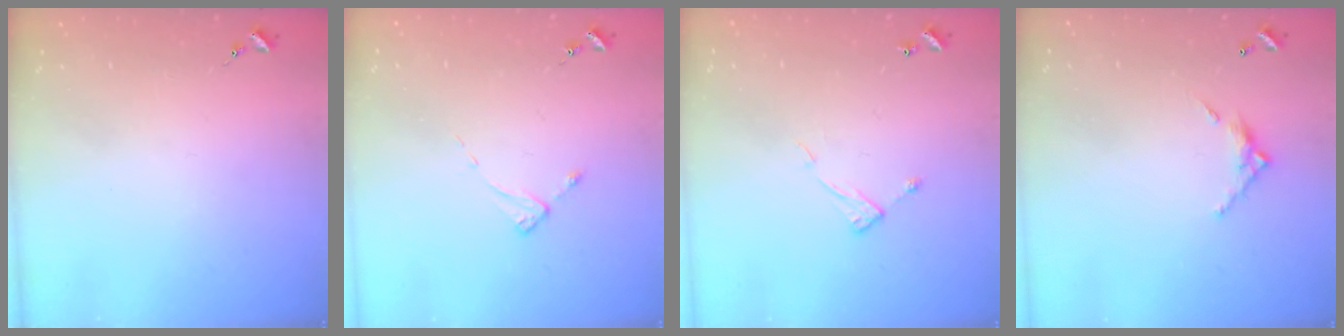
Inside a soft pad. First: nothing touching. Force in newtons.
{"total": 2.6, "press": 2.6, "slide": 0.2}
{"total": 6.2, "press": 6.2, "slide": 0.4}
{"total": 6.7, "press": 6.7, "slide": 0.4}